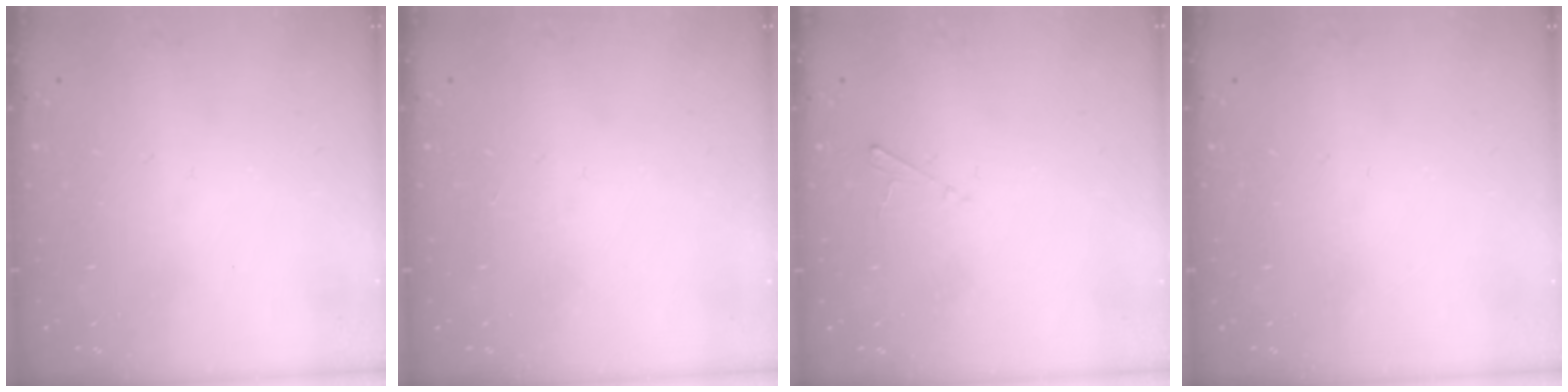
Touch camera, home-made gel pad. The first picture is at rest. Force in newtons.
{"total": 1.9, "press": 1.9, "slide": 0.3}
{"total": 2.0, "press": 2.0, "slide": 0.2}
{"total": 0.0}